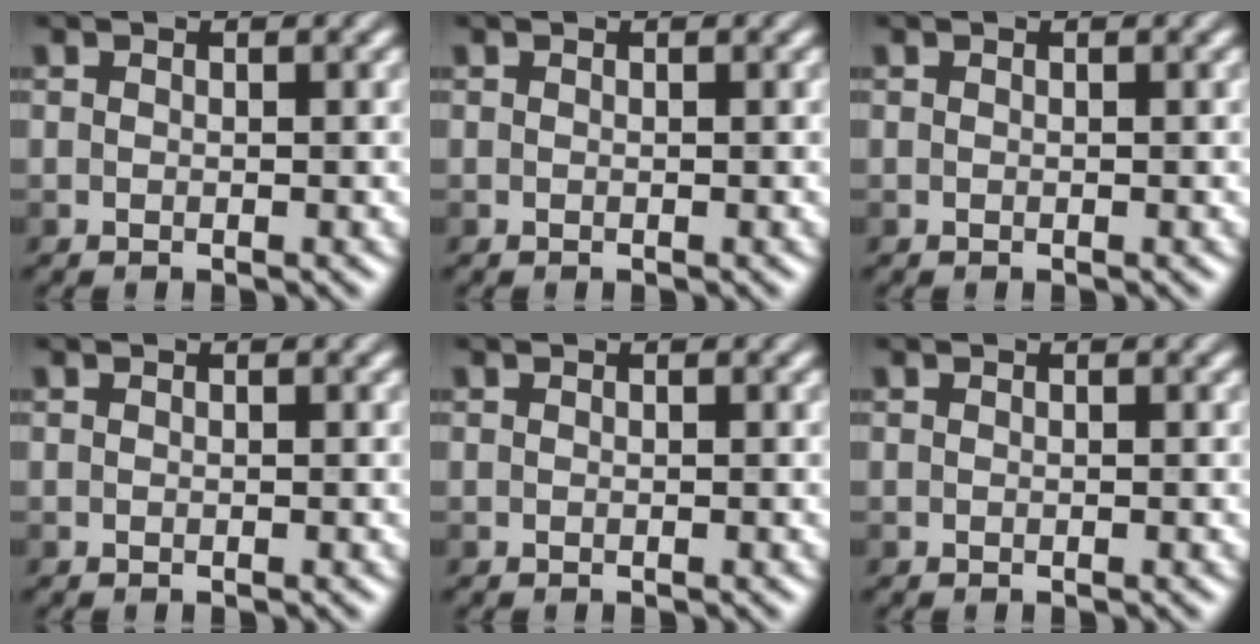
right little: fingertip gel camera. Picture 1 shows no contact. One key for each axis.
{"total": 0.0}
{"total": 0.0}
{"total": 0.0}
{"total": 0.0}
{"total": 0.0}